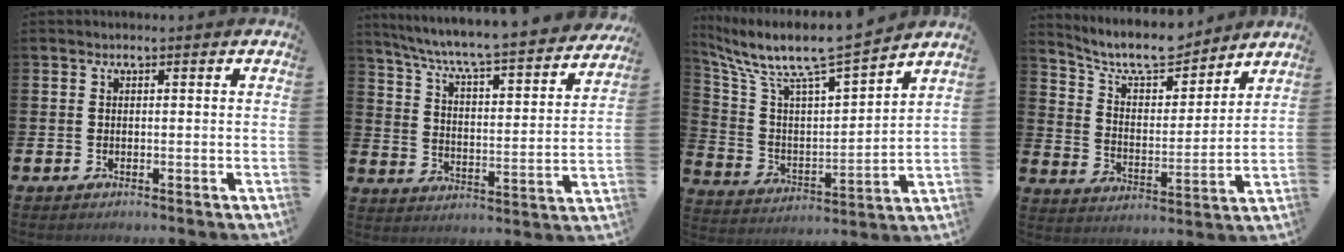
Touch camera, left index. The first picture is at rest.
{"total": 6.5, "force": [6.0, 0.4, 2.6], "torque": [-0.080, -0.055, 0.096]}
{"total": 9.0, "force": [8.0, 0.8, 4.1], "torque": [-0.119, -0.059, 0.130]}
{"total": 8.9, "force": [8.2, 2.1, 2.9], "torque": [-0.079, -0.055, 0.143]}